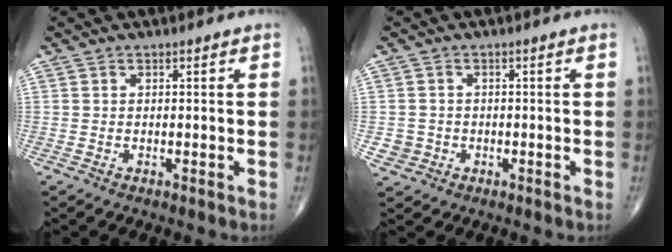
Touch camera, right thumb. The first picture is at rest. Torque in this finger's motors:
{"motor_torque": [0.00, 0.14, 0.09, 0.02, -0.02]}